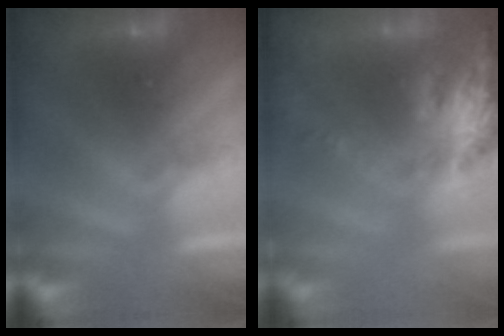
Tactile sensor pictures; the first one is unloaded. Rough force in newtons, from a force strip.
{"total": 8.7}